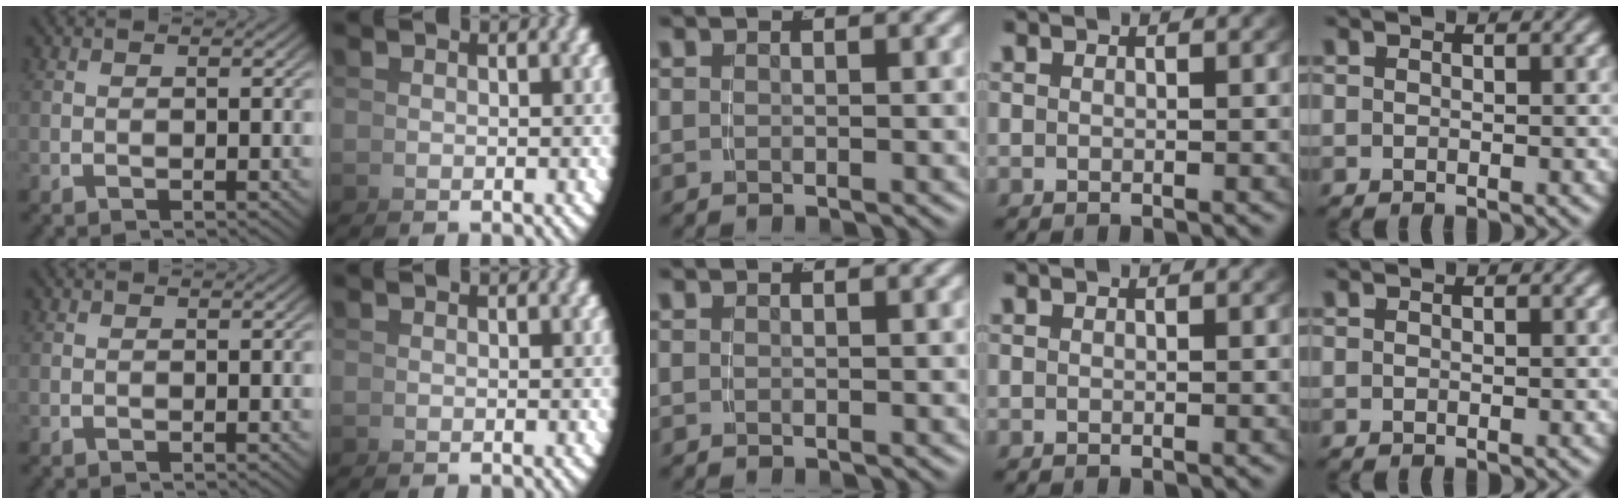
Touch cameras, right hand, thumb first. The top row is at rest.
{}